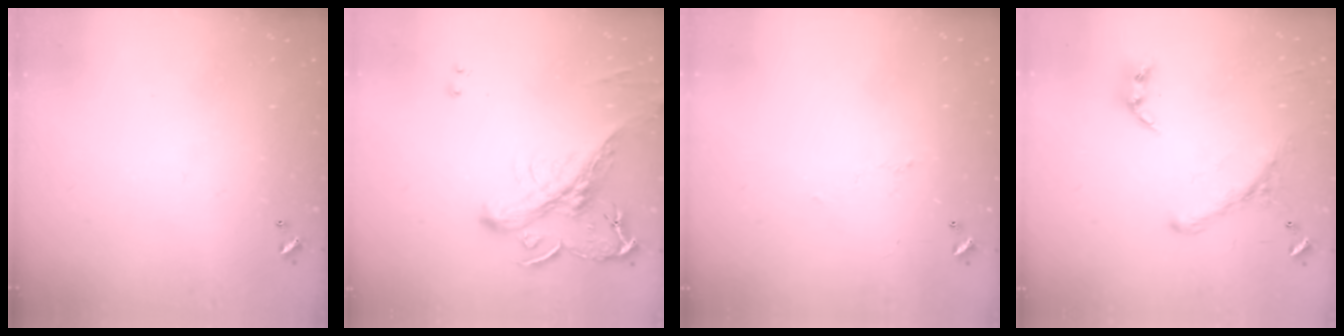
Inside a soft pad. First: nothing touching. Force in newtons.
{"total": 2.2, "press": 1.4, "slide": 1.7}
{"total": 0.9, "press": 0.6, "slide": 0.7}
{"total": 2.9, "press": 2.5, "slide": 1.4}